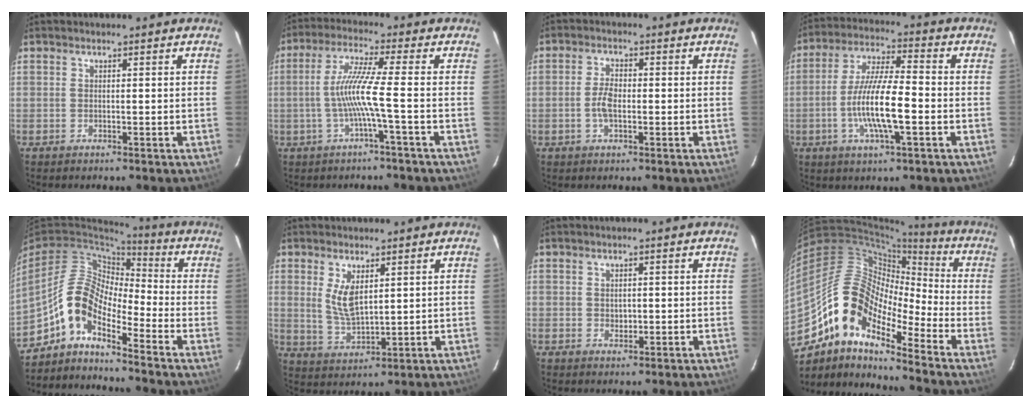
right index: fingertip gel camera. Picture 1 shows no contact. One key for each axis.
{"total": 7.9, "fx": -2.1, "fy": -1.5, "fz": 7.4, "tx": -0.158, "ty": 0.000, "tz": -0.036}
{"total": 4.0, "fx": -0.8, "fy": 2.0, "fz": 3.3, "tx": -0.069, "ty": 0.003, "tz": -0.014}
{"total": 12.2, "fx": -3.3, "fy": 2.3, "fz": 11.6, "tx": -0.226, "ty": -0.005, "tz": -0.062}
{"total": 9.0, "fx": -5.8, "fy": 3.4, "fz": 6.0, "tx": -0.115, "ty": 0.021, "tz": -0.129}
{"total": 6.5, "fx": 2.2, "fy": 3.0, "fz": 5.4, "tx": -0.099, "ty": -0.009, "tz": 0.053}
{"total": 1.5, "fx": 0.1, "fy": 1.3, "fz": 0.7, "tx": -0.008, "ty": 0.001, "tz": 0.003}
{"total": 14.6, "fx": -9.5, "fy": 6.0, "fz": 9.3, "tx": -0.152, "ty": 0.011, "tz": -0.197}